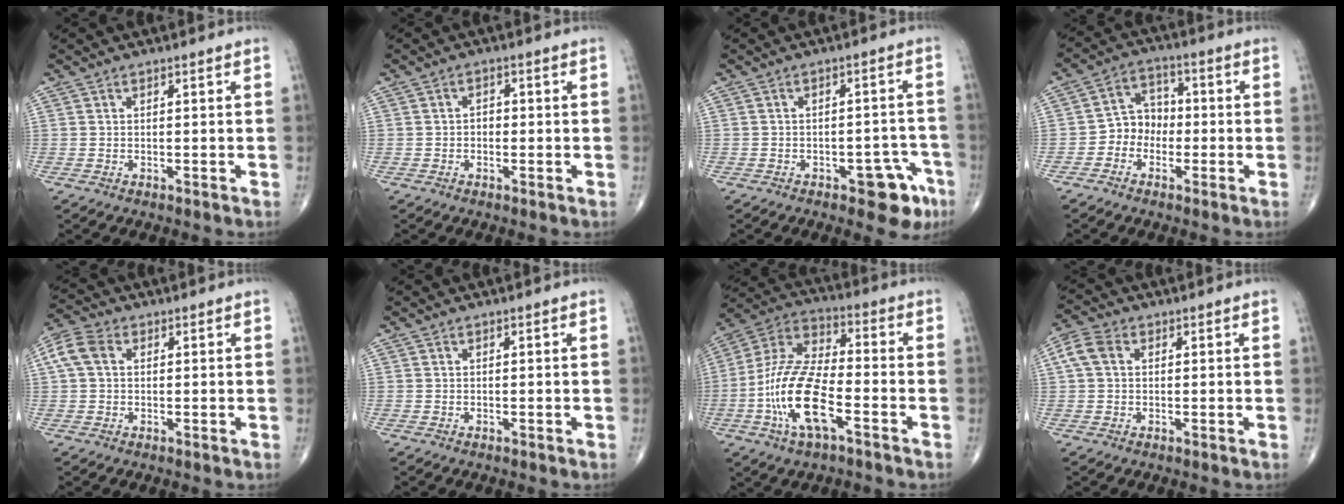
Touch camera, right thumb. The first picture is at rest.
{"total": 1.9, "force": [-0.2, 1.5, 1.2], "torque": [-0.008, 0.007, -0.007]}
{"total": 7.2, "force": [-4.1, 3.4, 4.8], "torque": [-0.025, 0.031, -0.049]}
{"total": 6.2, "force": [-1.9, 5.2, 2.7], "torque": [-0.014, 0.031, -0.048]}
{"total": 5.9, "force": [1.3, 4.2, 3.9], "torque": [-0.093, 0.021, 0.021]}
{"total": 0.0}
{"total": 16.7, "force": [-5.6, 6.7, 14.2], "torque": [-0.291, 0.033, -0.107]}
{"total": 4.7, "force": [1.0, 3.4, 3.1], "torque": [-0.073, 0.016, 0.016]}